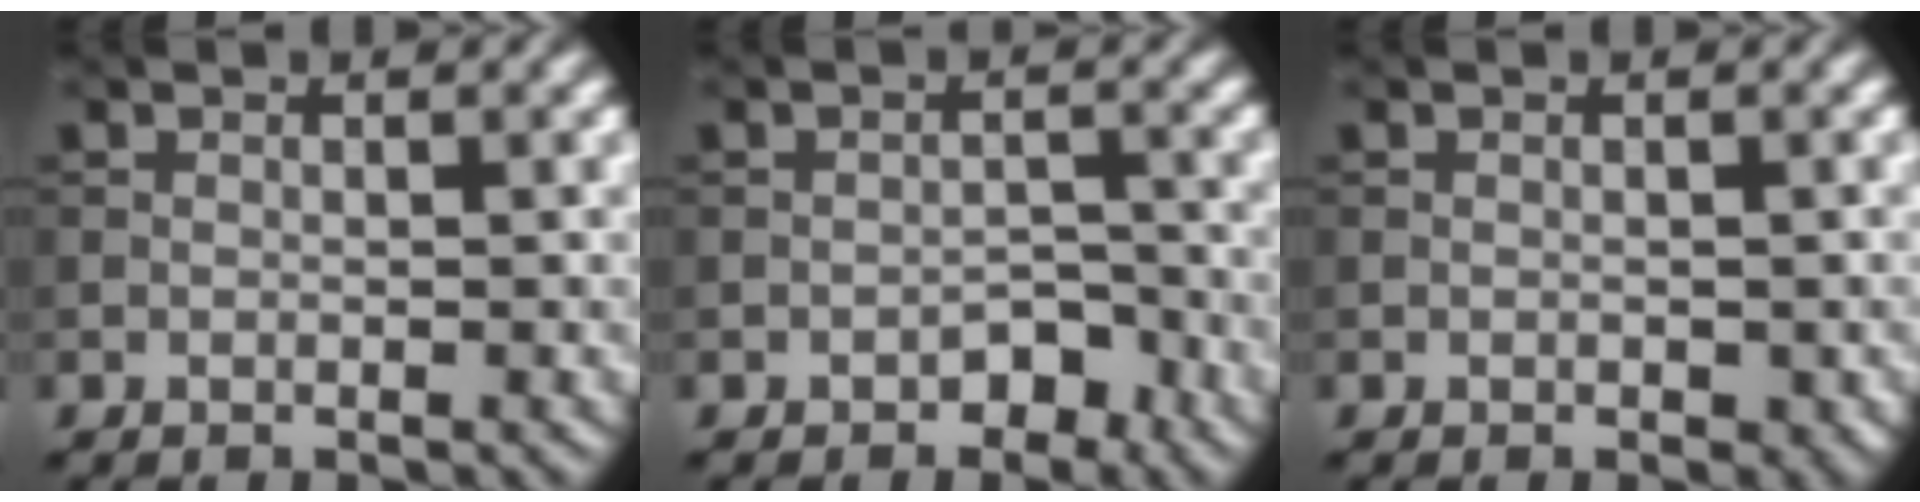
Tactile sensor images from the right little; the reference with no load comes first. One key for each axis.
{"total": 2.4, "fx": -1.6, "fy": 1.3, "fz": 1.1, "tx": -0.011, "ty": 0.006, "tz": -0.024}
{"total": 0.7, "fx": -0.2, "fy": 0.5, "fz": 0.4, "tx": -0.003, "ty": -0.004, "tz": -0.003}